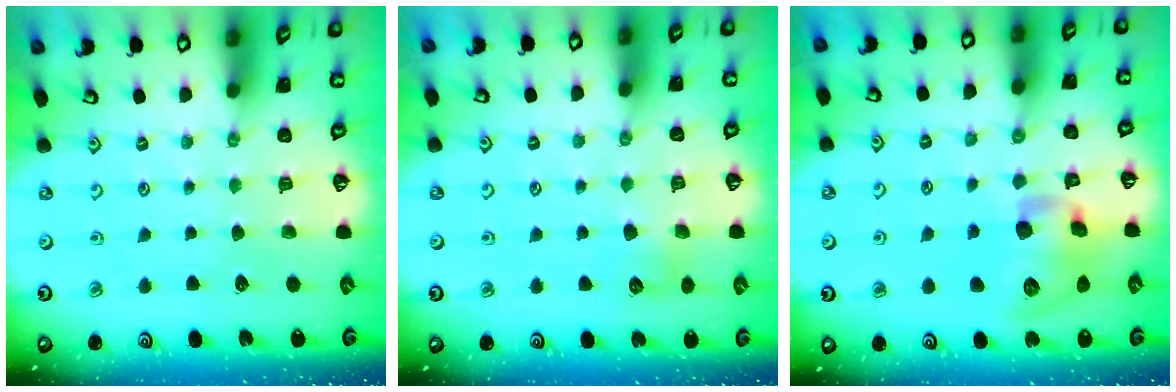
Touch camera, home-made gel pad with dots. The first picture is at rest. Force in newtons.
{"total": 6.4, "press": 6.3, "slide": 0.8}
{"total": 12.9, "press": 12.7, "slide": 2.0}